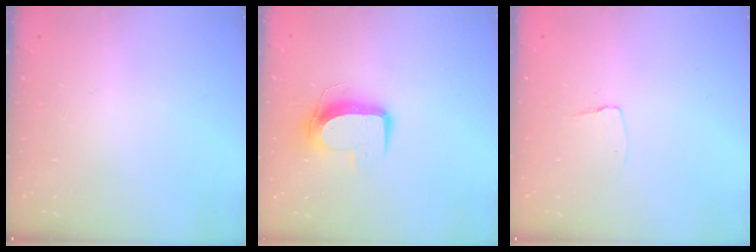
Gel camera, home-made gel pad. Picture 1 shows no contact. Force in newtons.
{"total": 9.7, "press": 9.7, "slide": 0.4}
{"total": 3.0, "press": 3.0, "slide": 0.3}